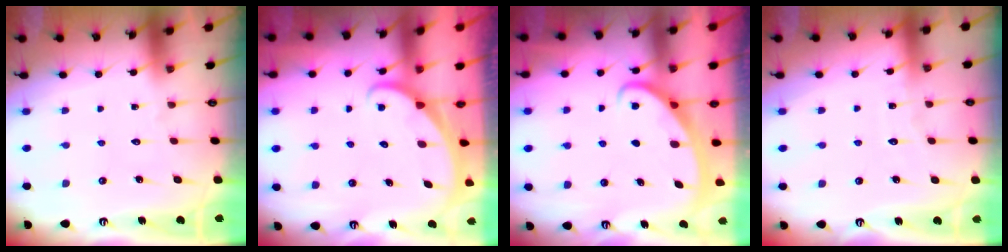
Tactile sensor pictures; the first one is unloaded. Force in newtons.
{"total": 1.4, "press": 1.4, "slide": 0.0}
{"total": 2.8, "press": 2.8, "slide": 0.3}
{"total": 4.3, "press": 4.3, "slide": 0.5}